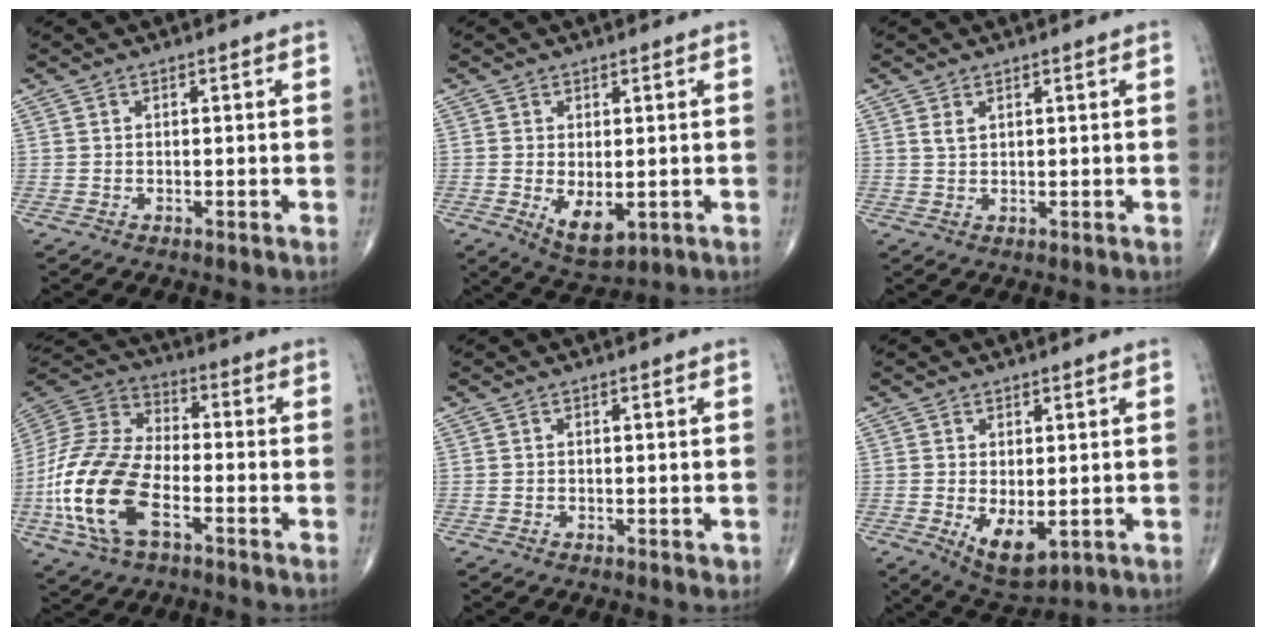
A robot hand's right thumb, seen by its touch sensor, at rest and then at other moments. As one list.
[{"total": 6.3, "force": [-1.1, 3.2, 5.2], "torque": [-0.078, -0.016, -0.003]}, {"total": 1.7, "force": [0.9, 0.9, 1.1], "torque": [-0.020, -0.001, 0.023]}, {"total": 19.6, "force": [-6.4, 10.1, 15.4], "torque": [-0.333, 0.019, -0.124]}, {"total": 0.6, "force": [-0.2, 0.4, 0.4], "torque": [-0.002, 0.000, -0.005]}, {"total": 7.0, "force": [-1.3, 3.5, 5.9], "torque": [-0.087, -0.018, -0.005]}]